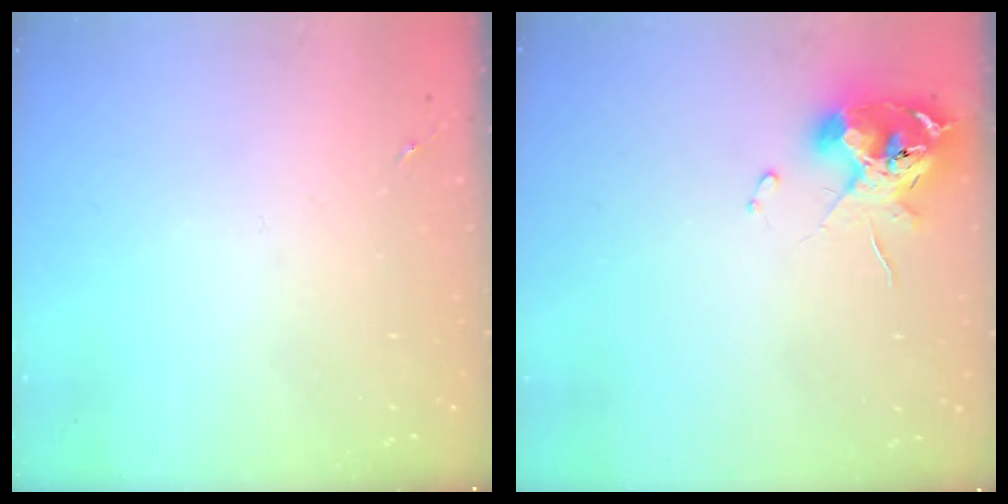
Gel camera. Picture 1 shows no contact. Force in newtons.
{"total": 10.9, "press": 10.8, "slide": 1.6}